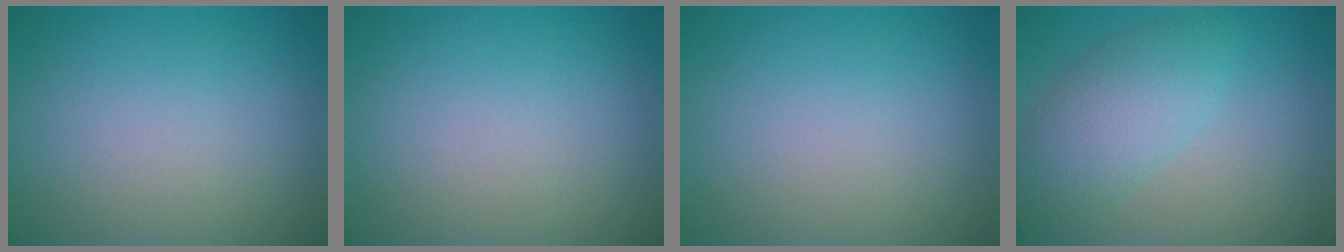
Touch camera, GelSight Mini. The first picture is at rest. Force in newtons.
{"total": 0.0}
{"total": 0.0}
{"total": 4.5, "press": 4.5, "slide": 0.1}